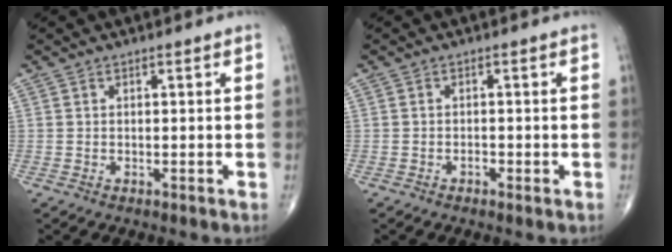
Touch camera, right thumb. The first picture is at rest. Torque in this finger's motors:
{"motor_torque": [-0.06, -0.04, 0.08, 0.02, 0.03]}